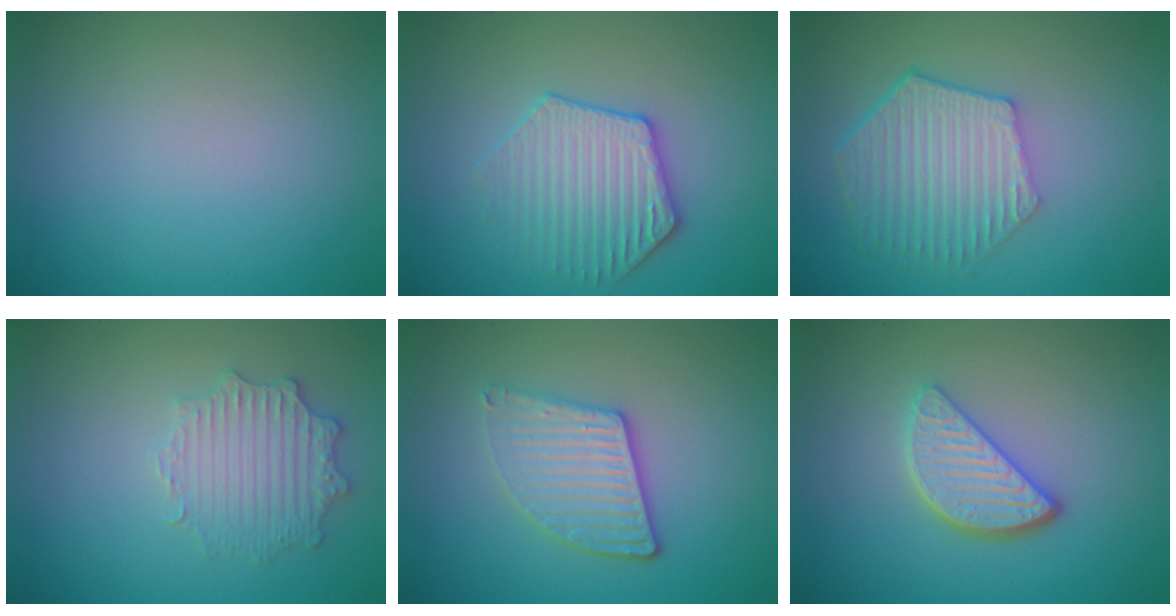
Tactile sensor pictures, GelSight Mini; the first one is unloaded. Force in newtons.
{"total": 3.6, "press": 3.5, "slide": 0.6}
{"total": 5.8, "press": 4.4, "slide": 3.7}
{"total": 2.9, "press": 2.9, "slide": 0.1}
{"total": 3.7, "press": 3.2, "slide": 2.0}
{"total": 3.9, "press": 3.1, "slide": 2.4}